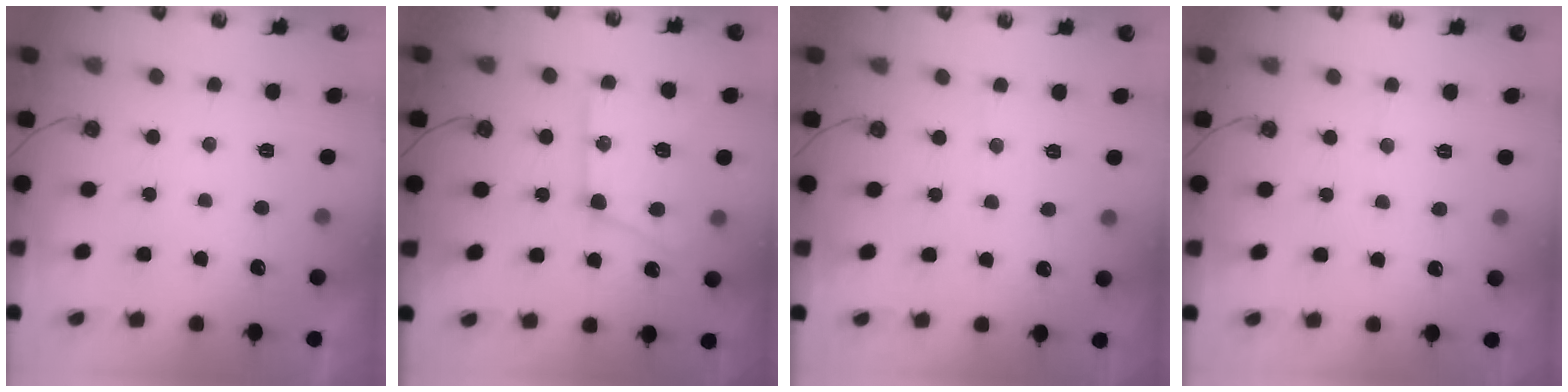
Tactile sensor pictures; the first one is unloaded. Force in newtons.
{"total": 17.4, "press": 17.3, "slide": 1.9}
{"total": 3.6, "press": 3.6, "slide": 0.5}
{"total": 4.4, "press": 4.4, "slide": 0.6}